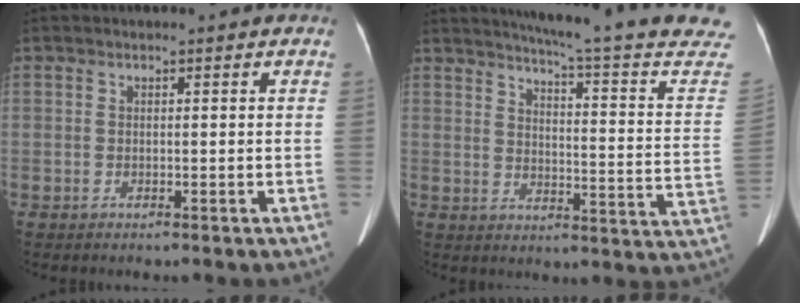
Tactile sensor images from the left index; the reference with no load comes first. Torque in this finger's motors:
{"motor_torque": [-0.11, -0.59, 0.01, 0.05]}